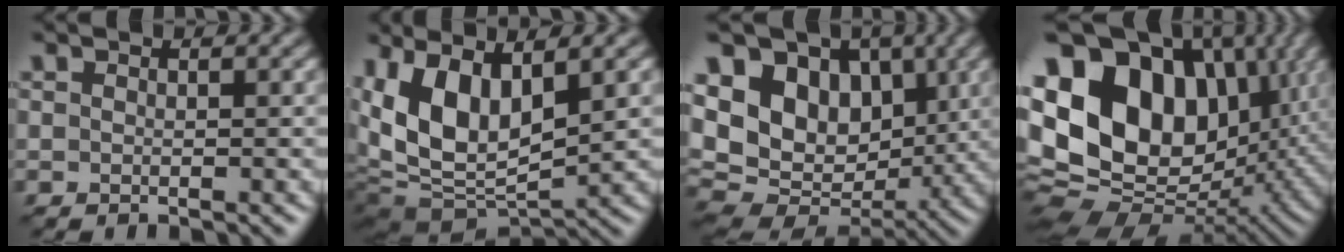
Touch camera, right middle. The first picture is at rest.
{"total": 10.0, "force": [1.5, 5.5, 8.2], "torque": [-0.168, -0.013, 0.030]}
{"total": 13.7, "force": [3.7, 10.0, 8.6], "torque": [-0.161, 0.010, 0.063]}
{"total": 19.2, "force": [4.2, 13.6, 12.8], "torque": [-0.260, 0.017, 0.081]}